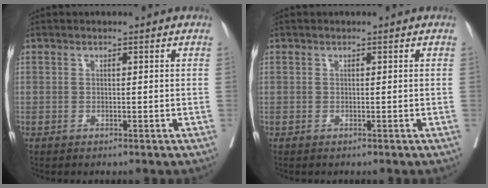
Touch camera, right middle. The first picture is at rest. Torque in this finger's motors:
{"motor_torque": [-0.32, -0.05, -0.03, -0.02]}